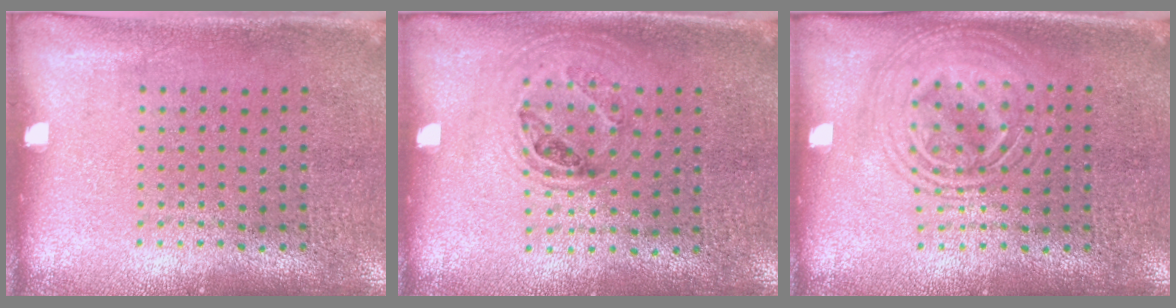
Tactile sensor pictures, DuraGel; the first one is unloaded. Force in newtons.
{"total": 1.0, "press": 1.0, "slide": 0.4}
{"total": 2.9, "press": 2.9, "slide": 0.4}